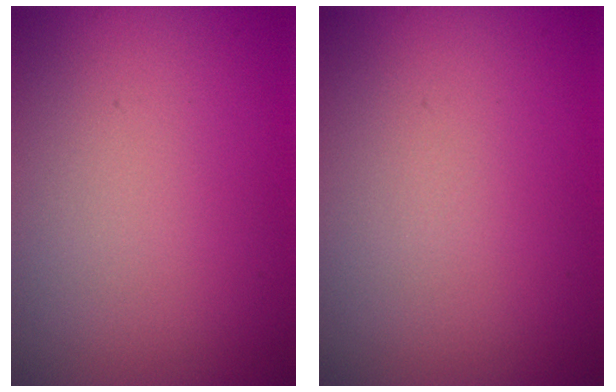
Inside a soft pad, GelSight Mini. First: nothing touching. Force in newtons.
{"total": 0.0}